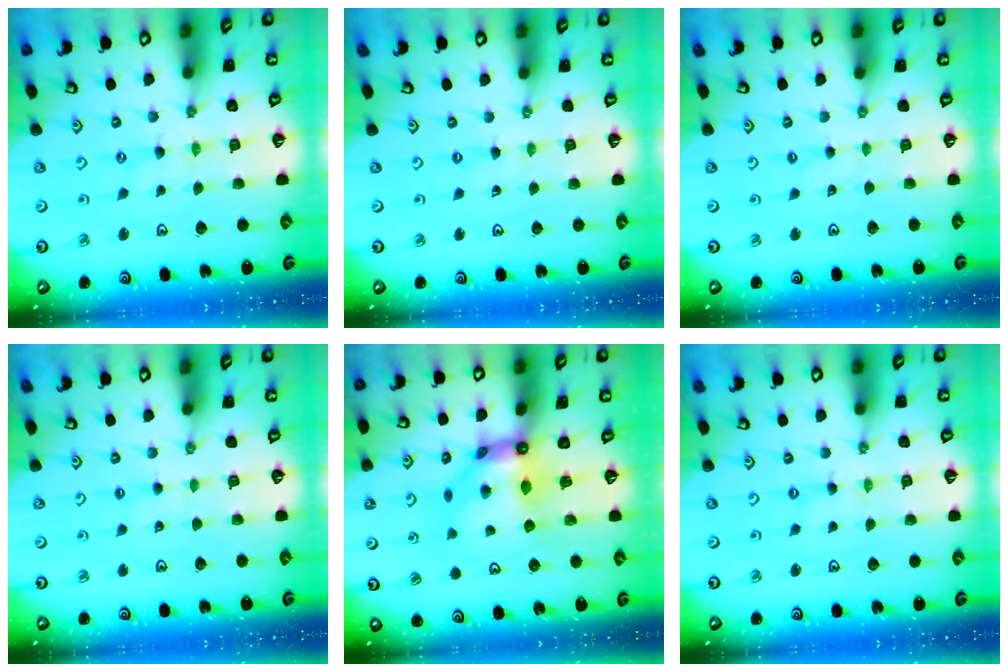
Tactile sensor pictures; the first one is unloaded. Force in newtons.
{"total": 0.0}
{"total": 0.0}
{"total": 2.0, "press": 2.0, "slide": 0.3}
{"total": 8.8, "press": 8.7, "slide": 0.6}
{"total": 0.0}